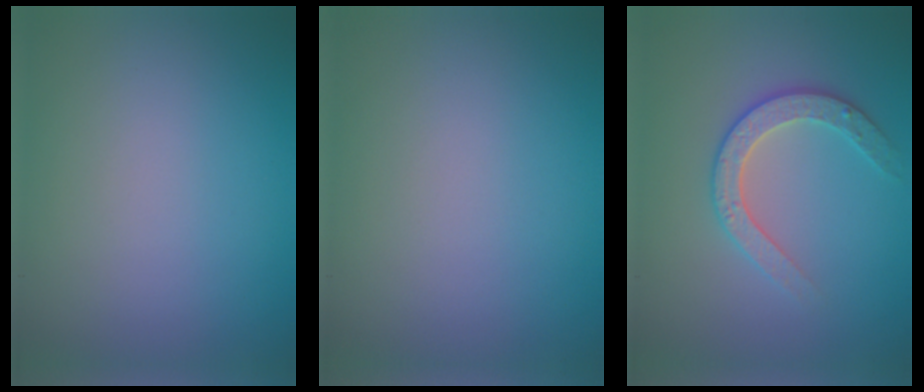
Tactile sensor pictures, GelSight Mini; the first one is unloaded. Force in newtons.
{"total": 0.0}
{"total": 2.8, "press": 2.8, "slide": 0.3}